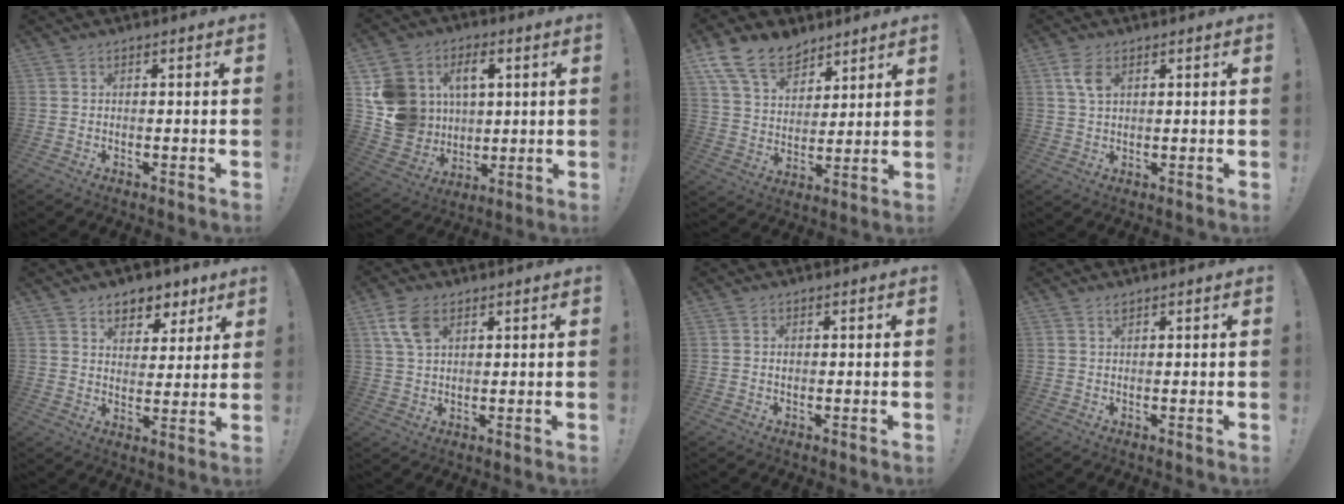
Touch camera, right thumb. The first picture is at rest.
{"total": 16.1, "force": [5.4, 13.7, 6.7], "torque": [-0.130, -0.017, 0.119]}
{"total": 14.3, "force": [10.2, 8.5, 5.4], "torque": [-0.103, -0.064, 0.195]}
{"total": 5.0, "force": [2.1, 2.6, 3.7], "torque": [-0.067, -0.008, 0.035]}
{"total": 7.8, "force": [5.4, 5.0, 2.3], "torque": [-0.020, -0.041, 0.100]}
{"total": 7.3, "force": [3.6, 4.0, 4.9], "torque": [-0.091, -0.008, 0.068]}
{"total": 0.6, "force": [0.0, 0.5, 0.3], "torque": [-0.009, 0.003, 0.000]}
{"total": 0.9, "force": [0.7, 0.2, 0.4], "torque": [-0.004, -0.002, 0.013]}